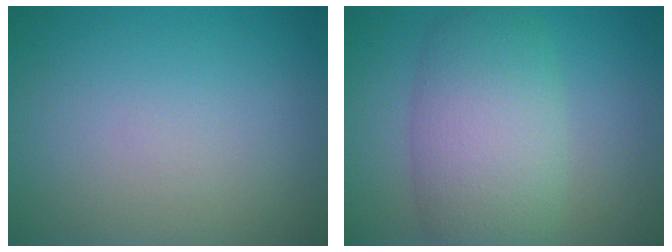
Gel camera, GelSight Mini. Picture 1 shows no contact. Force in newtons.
{"total": 7.4, "press": 7.4, "slide": 0.4}